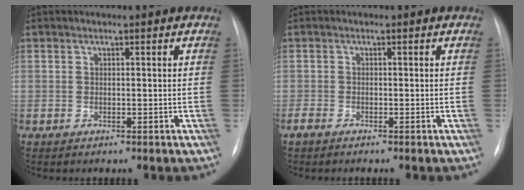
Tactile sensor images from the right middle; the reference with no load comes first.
{"total": 1.0, "force": [-0.8, 0.3, 0.6], "torque": [-0.019, -0.004, -0.016]}